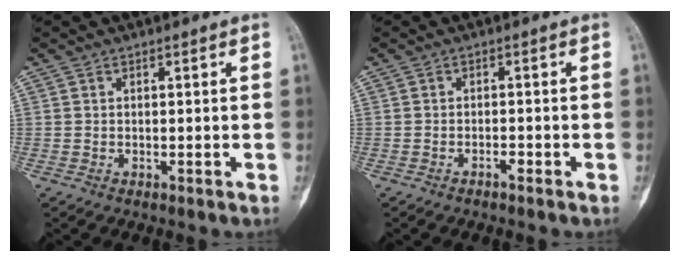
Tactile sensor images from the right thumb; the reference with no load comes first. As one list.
[{"total": 1.1, "force": [-0.8, 0.3, 0.6], "torque": [-0.011, 0.008, -0.014]}]